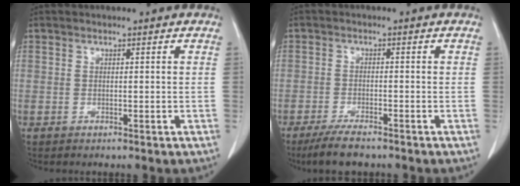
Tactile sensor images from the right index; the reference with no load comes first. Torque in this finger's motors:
{"motor_torque": [-0.05, 0.02, 0.00, -0.03]}